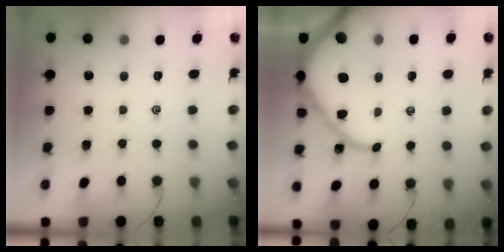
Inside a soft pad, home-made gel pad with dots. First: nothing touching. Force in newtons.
{"total": 14.0, "press": 14.0, "slide": 1.5}